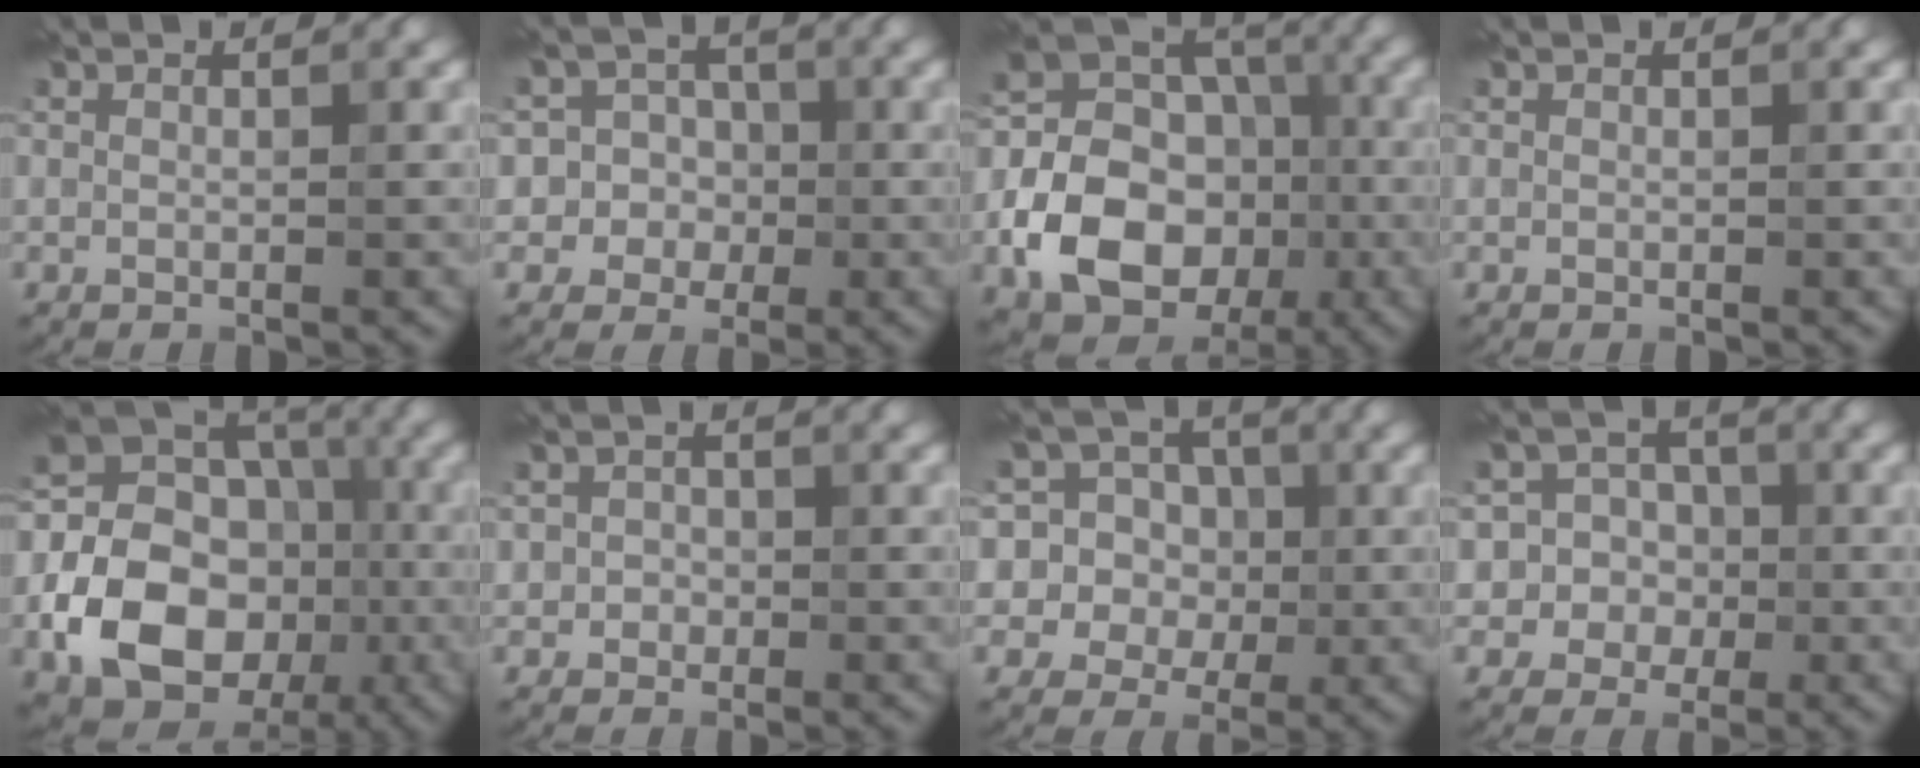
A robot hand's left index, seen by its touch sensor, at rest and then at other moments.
{"total": 5.0, "force": [-1.1, 4.8, 0.6], "torque": [0.006, 0.021, -0.043]}
{"total": 10.9, "force": [-3.5, 7.9, 6.6], "torque": [-0.125, -0.003, -0.067]}
{"total": 0.0}
{"total": 12.4, "force": [-3.7, 9.3, 7.4], "torque": [-0.144, -0.010, -0.068]}
{"total": 1.3, "force": [-0.2, 1.3, 0.2], "torque": [0.005, 0.002, -0.006]}
{"total": 11.0, "force": [1.4, 10.4, 3.2], "torque": [-0.101, 0.044, 0.014]}
{"total": 6.2, "force": [-1.2, 6.0, 1.0], "torque": [-0.002, 0.023, -0.048]}